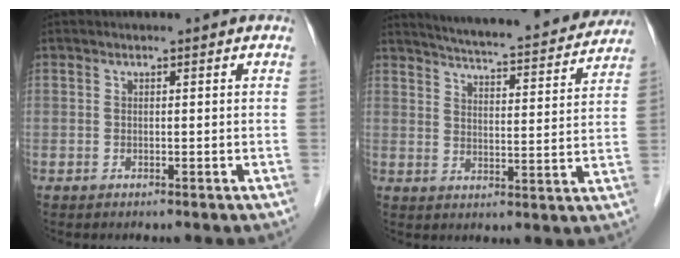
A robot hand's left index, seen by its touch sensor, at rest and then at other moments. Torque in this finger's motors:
{"motor_torque": [-0.41, -1.15, 0.23, 0.09]}